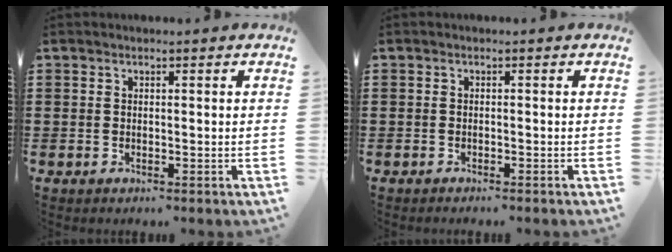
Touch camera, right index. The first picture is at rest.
{"total": 0.6, "force": [-0.5, -0.2, 0.2], "torque": [-0.006, -0.005, -0.008]}